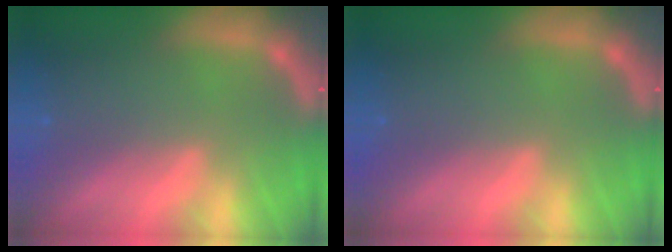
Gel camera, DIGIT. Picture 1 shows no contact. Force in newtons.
{"total": 0.0}